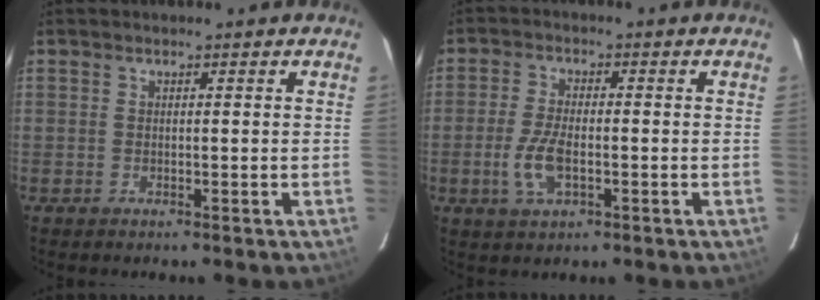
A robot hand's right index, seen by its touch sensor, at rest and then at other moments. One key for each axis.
{"total": 6.5, "fx": -1.9, "fy": 2.8, "fz": 5.5, "tx": -0.122, "ty": -0.003, "tz": -0.037}